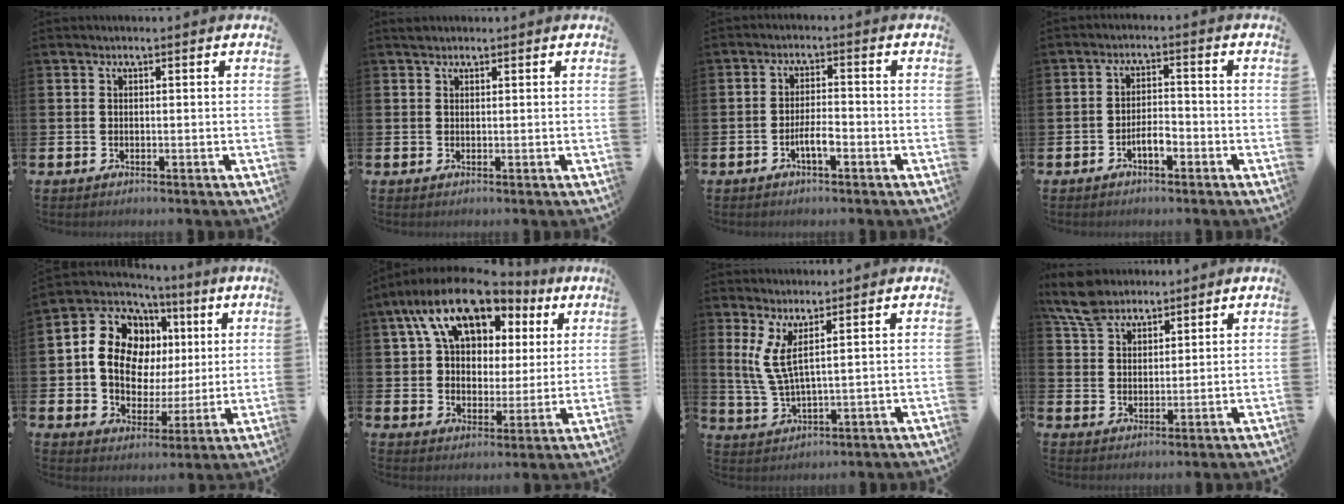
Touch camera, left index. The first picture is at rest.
{"total": 1.1, "force": [1.1, 0.4, 0.0], "torque": [0.015, -0.002, 0.017]}
{"total": 3.0, "force": [-1.3, 0.8, 2.6], "torque": [-0.048, 0.008, -0.026]}
{"total": 3.0, "force": [-1.7, 1.2, 2.2], "torque": [-0.033, 0.006, -0.034]}
{"total": 10.3, "force": [2.1, 8.6, 5.3], "torque": [-0.144, -0.017, 0.033]}
{"total": 13.5, "force": [8.9, 7.1, 7.2], "torque": [-0.157, -0.029, 0.155]}
{"total": 4.9, "force": [3.3, 0.4, 3.5], "torque": [-0.079, -0.015, 0.059]}
{"total": 7.1, "force": [6.4, 2.7, 1.8], "torque": [-0.051, -0.019, 0.118]}